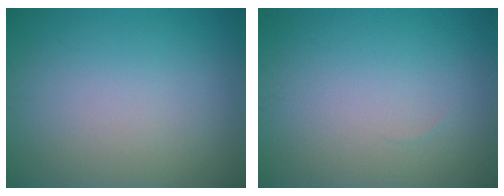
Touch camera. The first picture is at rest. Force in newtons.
{"total": 0.0}